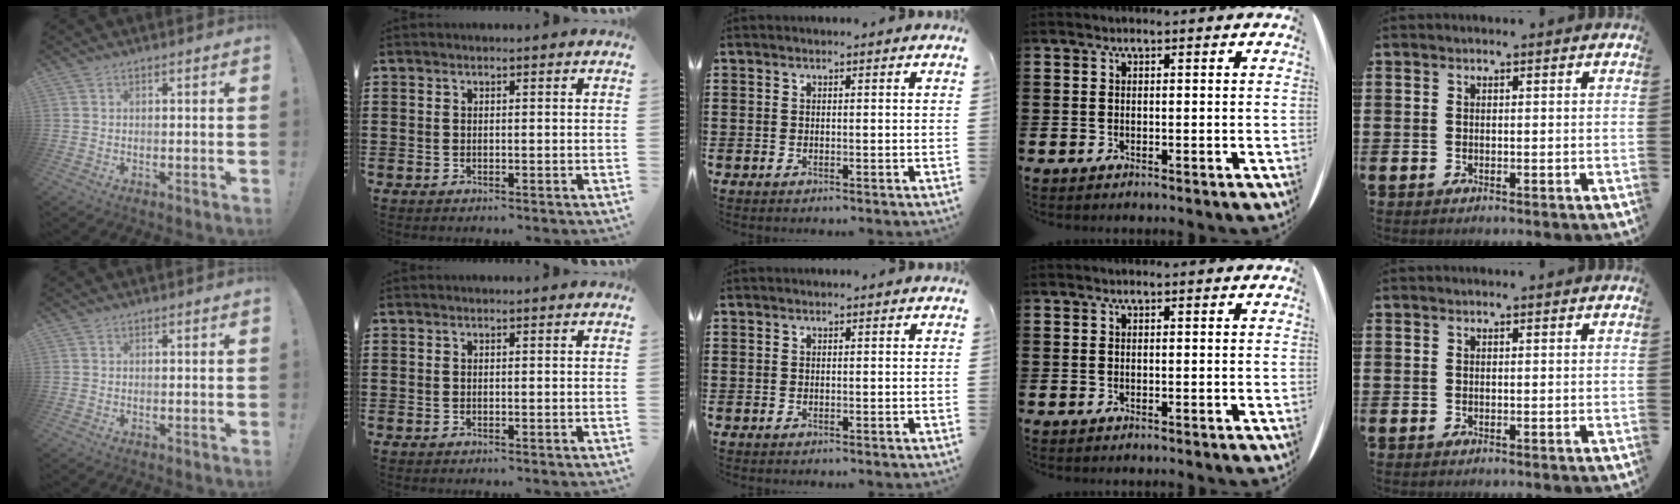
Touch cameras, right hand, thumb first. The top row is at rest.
{}